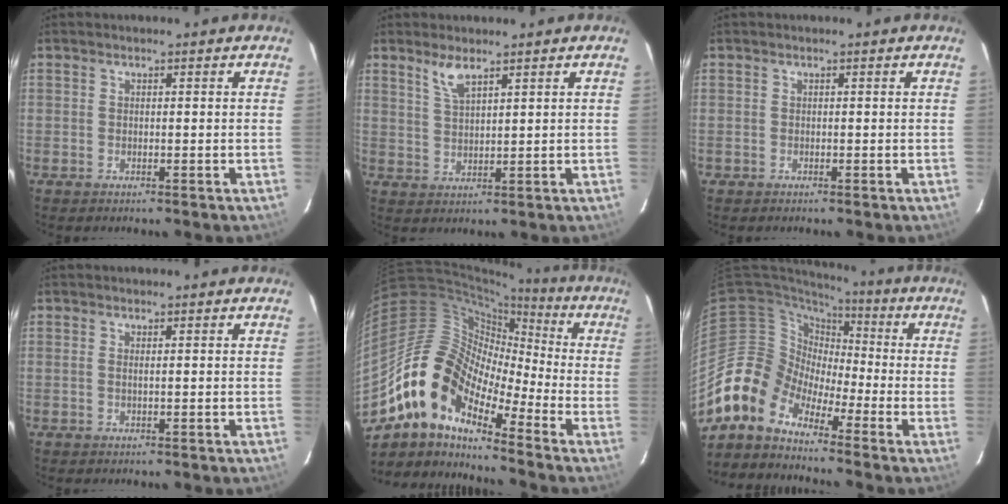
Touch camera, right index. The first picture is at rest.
{"total": 4.0, "force": [2.9, 1.0, 2.5], "torque": [-0.052, -0.003, 0.062]}
{"total": 0.8, "force": [-0.3, 0.7, -0.2], "torque": [0.004, 0.000, -0.004]}
{"total": 0.6, "force": [0.2, -0.2, 0.6], "torque": [-0.014, 0.001, 0.002]}
{"total": 15.7, "force": [-10.3, 6.8, 9.7], "torque": [-0.161, 0.000, -0.213]}
{"total": 9.2, "force": [-6.8, 6.2, 1.3], "torque": [-0.027, 0.028, -0.152]}